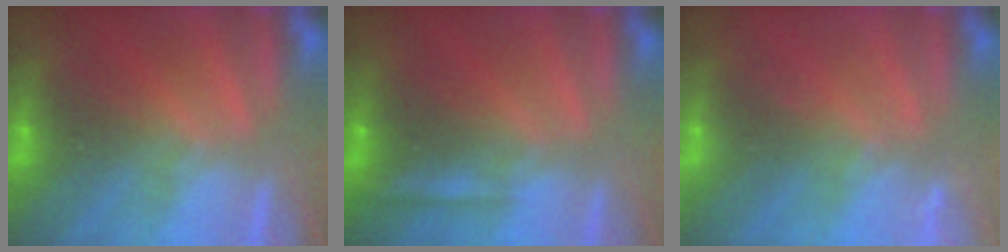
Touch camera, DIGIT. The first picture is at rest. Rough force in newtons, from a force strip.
{"total": 2.2}
{"total": 2.2}